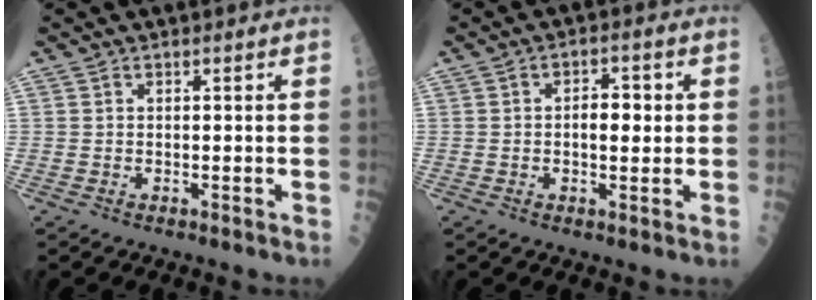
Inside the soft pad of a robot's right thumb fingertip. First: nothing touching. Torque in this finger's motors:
{"motor_torque": [-0.50, 0.18, 0.01, -0.08, 0.02]}